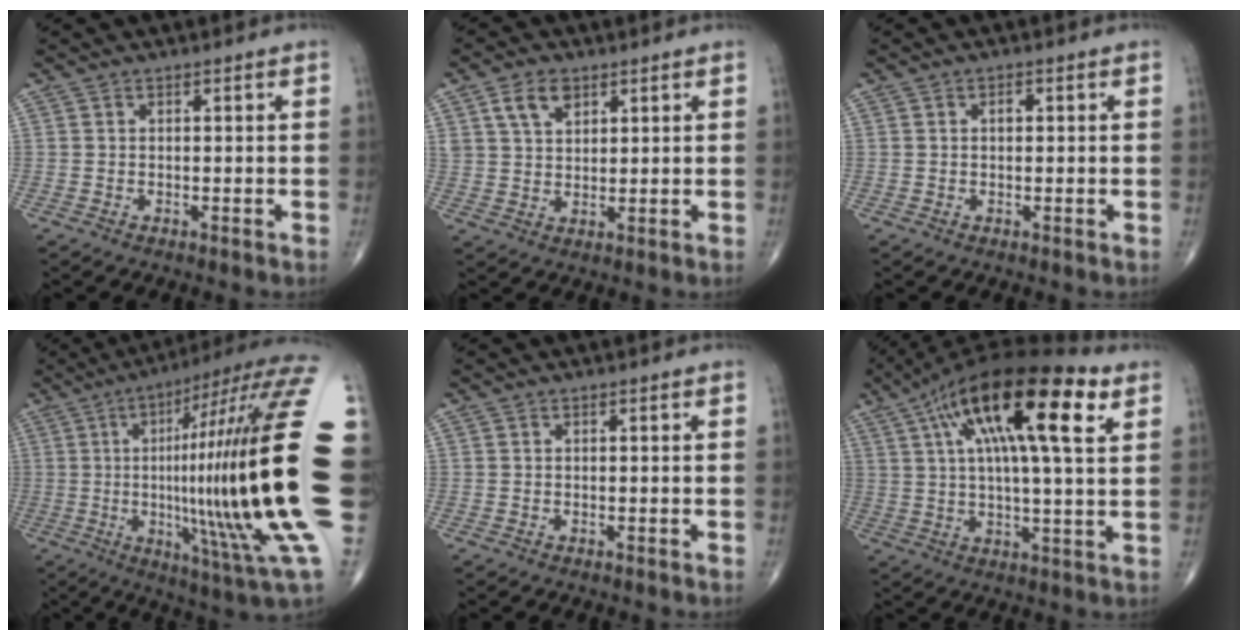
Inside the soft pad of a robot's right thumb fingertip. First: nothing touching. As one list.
[{"total": 5.9, "force": [3.1, 3.6, 3.5], "torque": [-0.051, -0.012, 0.059]}, {"total": 1.3, "force": [0.2, 0.8, 1.0], "torque": [-0.014, 0.003, 0.002]}, {"total": 37.4, "force": [0.7, 6.5, 36.8], "torque": [-0.497, 0.003, 0.000]}, {"total": 0.0}, {"total": 22.5, "force": [9.1, 6.0, 19.7], "torque": [-0.337, 0.012, 0.143]}]